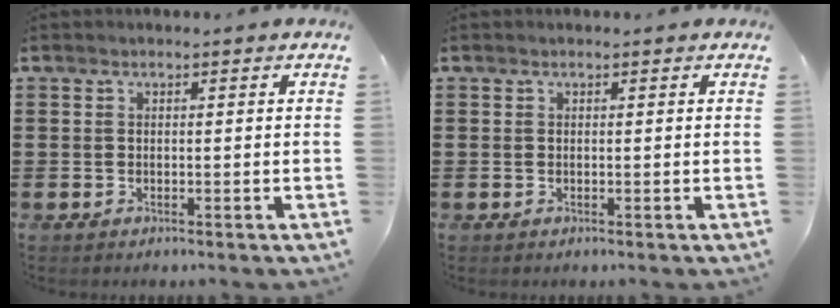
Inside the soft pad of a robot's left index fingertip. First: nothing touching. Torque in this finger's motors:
{"motor_torque": [0.99, -1.14, 0.09, 0.02]}